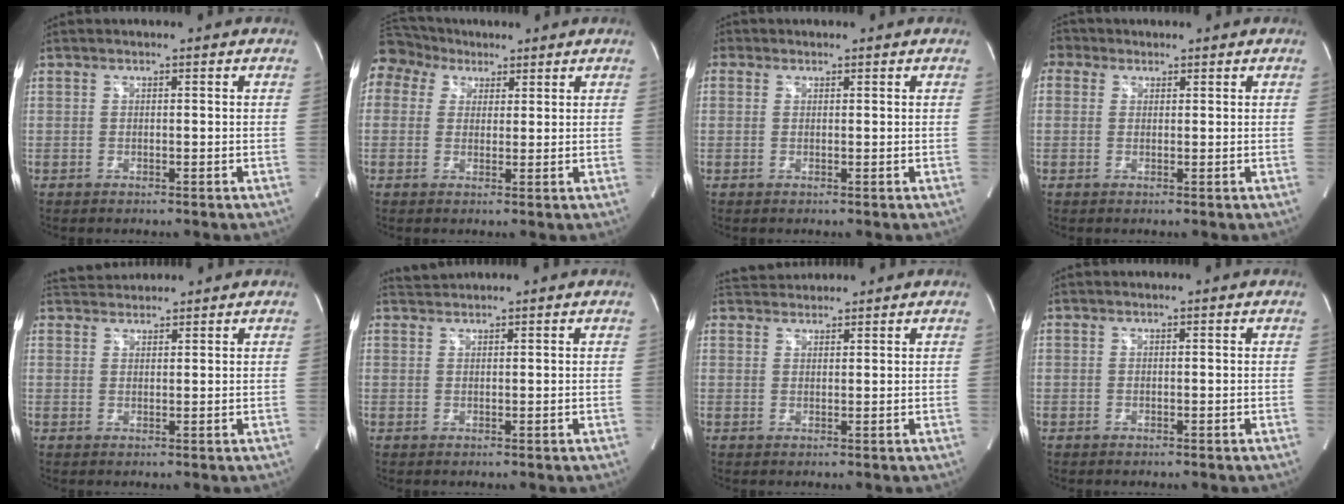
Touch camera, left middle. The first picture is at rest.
{"total": 12.2, "force": [6.9, 9.4, 3.7], "torque": [-0.117, 0.070, 0.134]}
{"total": 1.3, "force": [0.6, 1.1, 0.2], "torque": [0.002, 0.004, 0.005]}
{"total": 3.1, "force": [1.6, 2.6, 0.8], "torque": [-0.017, 0.021, 0.028]}
{"total": 3.9, "force": [3.8, 0.7, 0.2], "torque": [-0.012, 0.028, 0.071]}
{"total": 1.6, "force": [1.5, -0.4, -0.3], "torque": [-0.001, 0.011, 0.039]}
{"total": 3.7, "force": [3.7, 0.7, 0.2], "torque": [-0.011, 0.029, 0.069]}
{"total": 0.0}